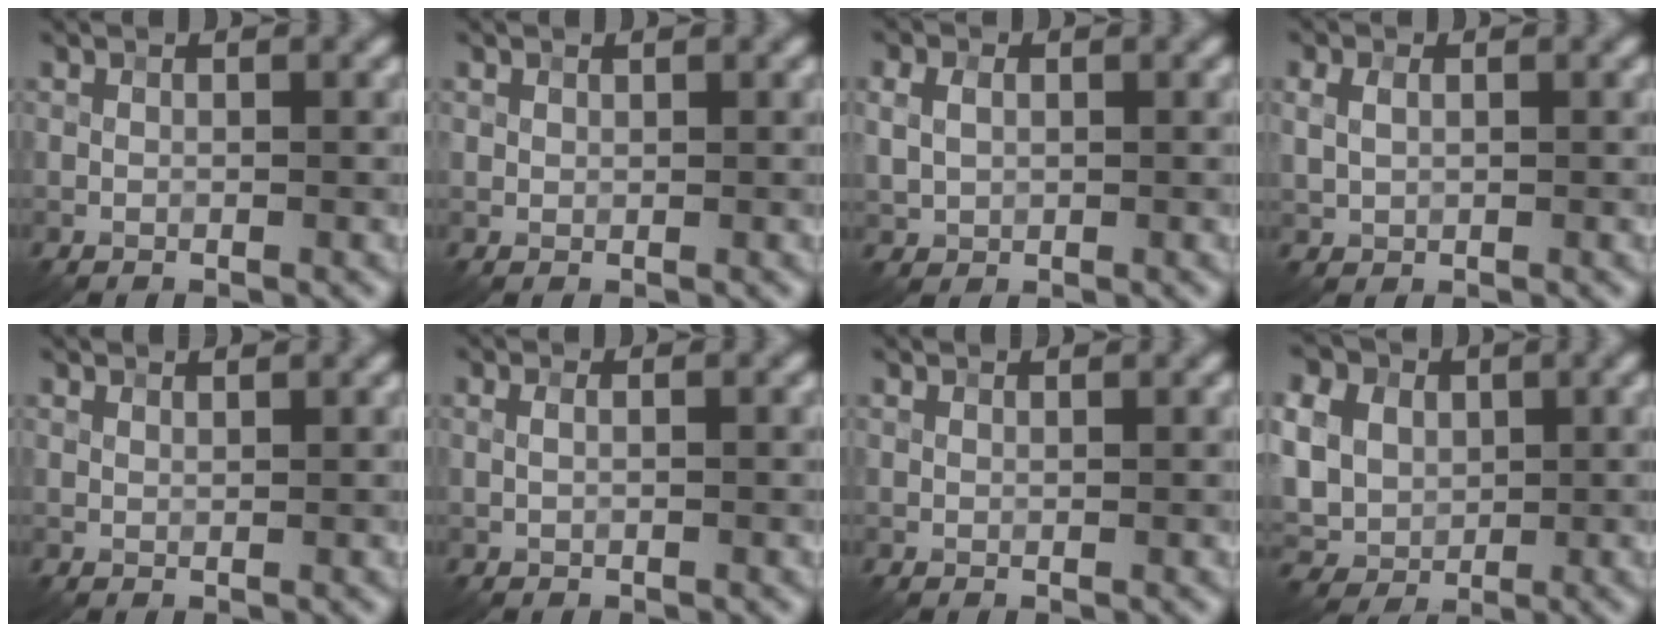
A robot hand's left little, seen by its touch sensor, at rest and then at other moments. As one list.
[{"total": 0.5, "force": [0.4, 0.3, 0.1], "torque": [0.001, 0.000, 0.009]}, {"total": 2.4, "force": [0.6, 1.8, 1.4], "torque": [-0.030, 0.003, 0.012]}, {"total": 1.9, "force": [0.6, 1.3, 1.2], "torque": [-0.028, 0.002, 0.013]}, {"total": 1.6, "force": [1.5, 0.2, 0.6], "torque": [-0.009, -0.004, 0.017]}, {"total": 0.9, "force": [0.4, 0.4, 0.8], "torque": [-0.004, -0.006, 0.002]}, {"total": 1.2, "force": [1.2, 0.1, 0.3], "torque": [-0.013, -0.001, 0.011]}, {"total": 16.4, "force": [5.4, 13.4, 7.6], "torque": [-0.196, 0.021, 0.081]}]